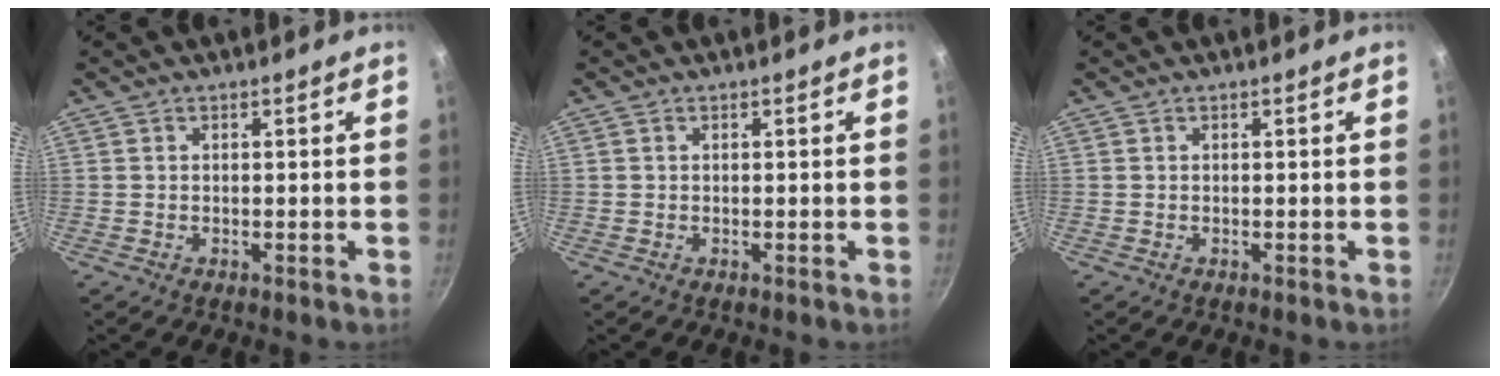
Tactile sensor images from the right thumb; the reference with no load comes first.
{"total": 0.0}
{"total": 0.0}